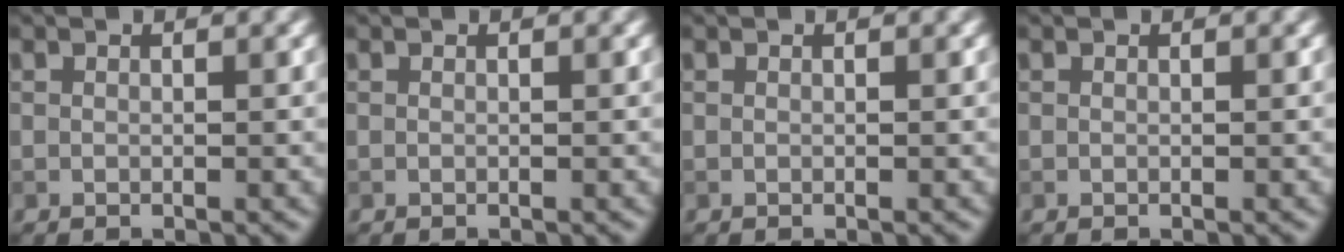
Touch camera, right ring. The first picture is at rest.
{"total": 0.0}
{"total": 0.0}
{"total": 0.0}